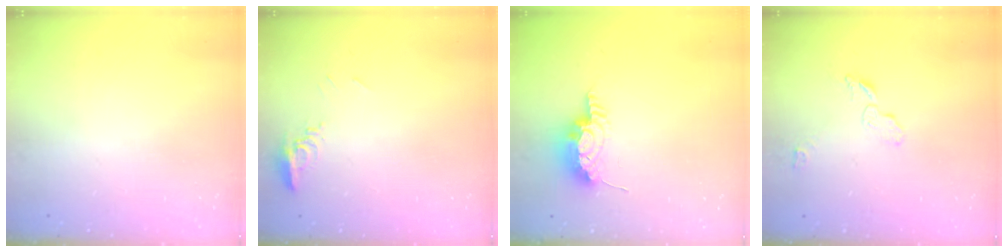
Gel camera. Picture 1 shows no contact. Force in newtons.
{"total": 8.3, "press": 8.1, "slide": 1.9}
{"total": 8.9, "press": 8.6, "slide": 2.1}
{"total": 6.0, "press": 5.9, "slide": 0.6}